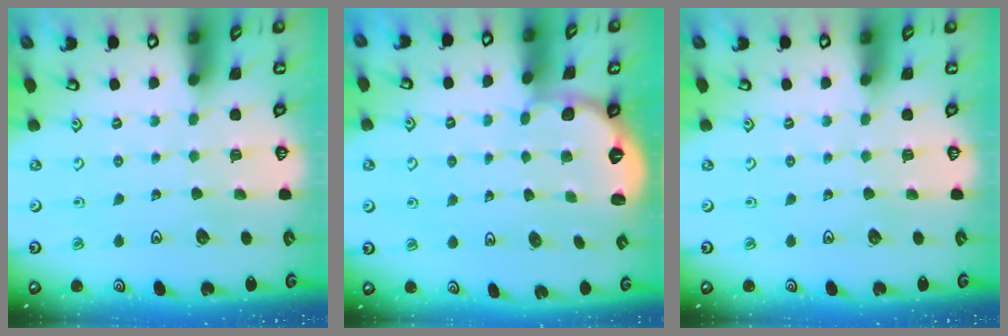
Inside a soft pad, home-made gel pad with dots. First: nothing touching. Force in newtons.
{"total": 2.6, "press": 1.7, "slide": 1.9}
{"total": 0.0}